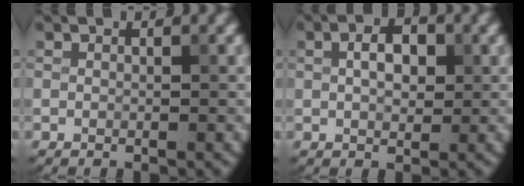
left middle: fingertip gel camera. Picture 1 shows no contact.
{"total": 3.1, "force": [0.6, 1.8, 2.4], "torque": [-0.044, 0.005, 0.008]}